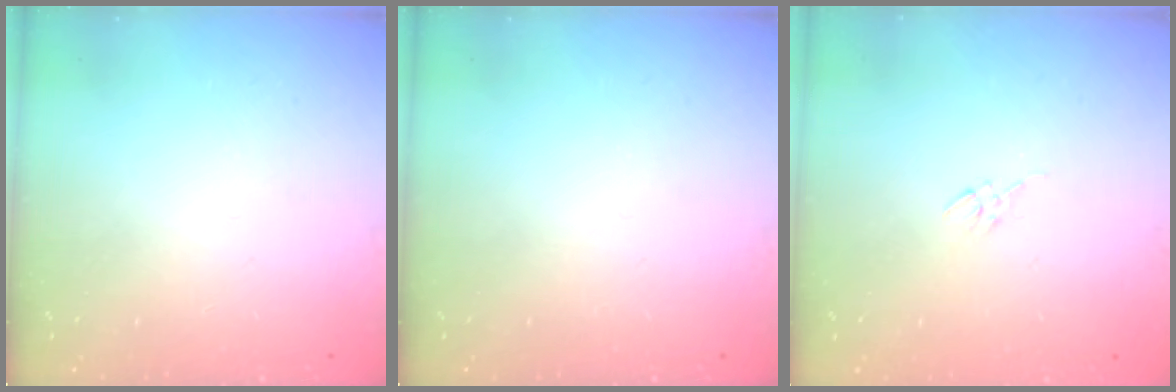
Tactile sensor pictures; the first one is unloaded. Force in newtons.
{"total": 0.0}
{"total": 2.7, "press": 2.7, "slide": 0.5}